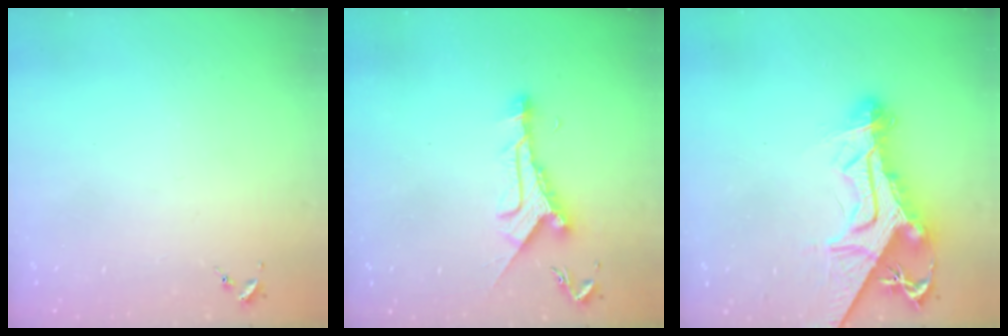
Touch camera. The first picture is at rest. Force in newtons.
{"total": 9.8, "press": 9.8, "slide": 0.6}
{"total": 17.4, "press": 17.3, "slide": 1.8}